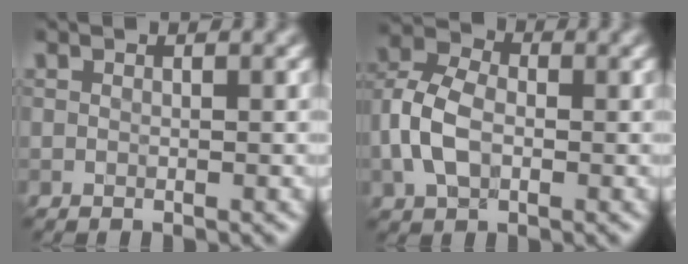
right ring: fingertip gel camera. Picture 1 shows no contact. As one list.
[{"total": 5.4, "force": [-1.0, 3.7, 3.8], "torque": [-0.089, 0.009, -0.029]}]